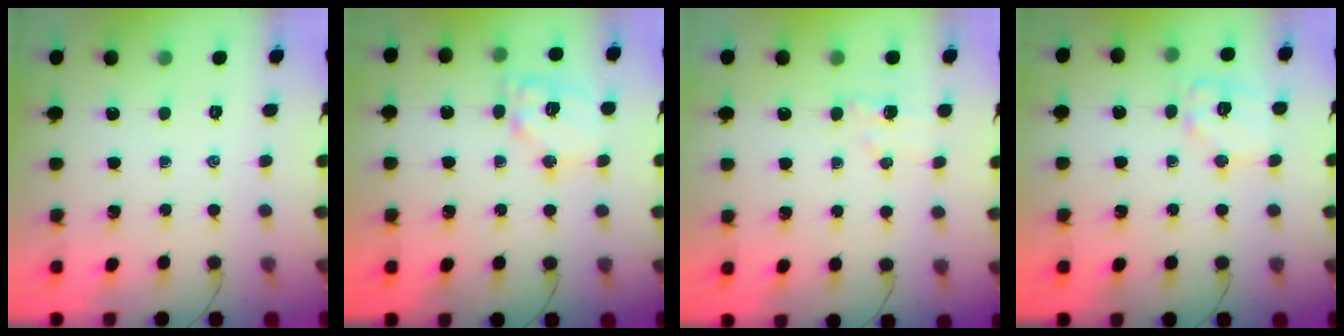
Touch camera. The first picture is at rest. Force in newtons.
{"total": 13.4, "press": 13.3, "slide": 1.9}
{"total": 3.6, "press": 3.4, "slide": 1.2}
{"total": 10.9, "press": 10.8, "slide": 1.1}